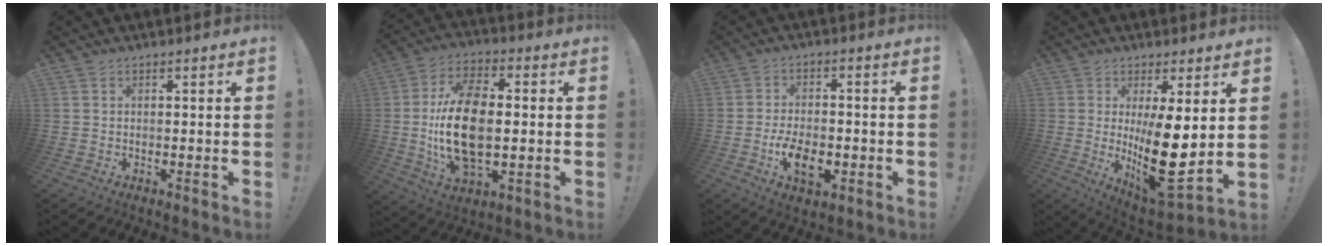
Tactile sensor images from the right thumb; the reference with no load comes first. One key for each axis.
{"total": 19.1, "fx": -0.6, "fy": 10.7, "fz": 15.8, "tx": -0.298, "ty": -0.007, "tz": -0.012}
{"total": 8.8, "fx": -3.2, "fy": 4.8, "fz": 6.7, "tx": -0.101, "ty": 0.000, "tz": -0.054}
{"total": 16.7, "fx": 1.3, "fy": 6.1, "fz": 15.5, "tx": -0.227, "ty": -0.049, "tz": 0.034}